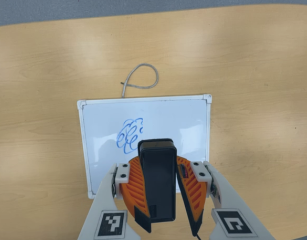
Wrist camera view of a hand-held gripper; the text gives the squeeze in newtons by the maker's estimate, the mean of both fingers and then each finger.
{"total": 10.7, "left": 10.3, "right": 11.2}